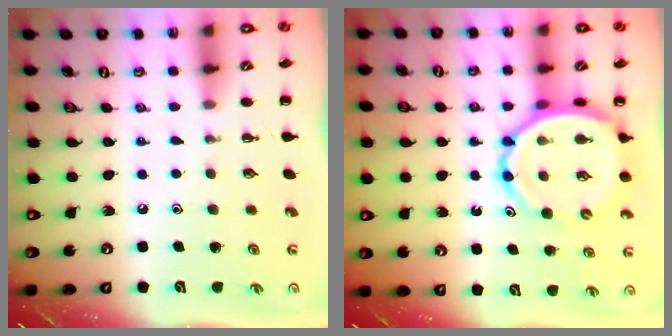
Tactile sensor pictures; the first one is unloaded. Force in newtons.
{"total": 10.7, "press": 10.1, "slide": 3.4}